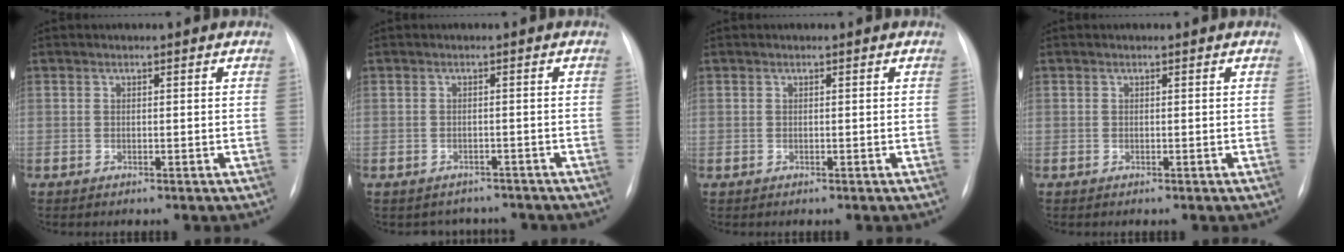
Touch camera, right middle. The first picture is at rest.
{"total": 3.8, "force": [-3.4, 1.8, -0.3], "torque": [0.004, 0.011, -0.041]}
{"total": 0.0}
{"total": 0.0}